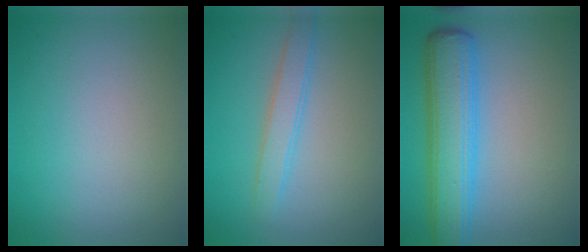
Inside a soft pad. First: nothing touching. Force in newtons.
{"total": 2.4, "press": 2.4, "slide": 0.1}
{"total": 6.5, "press": 6.5, "slide": 0.1}